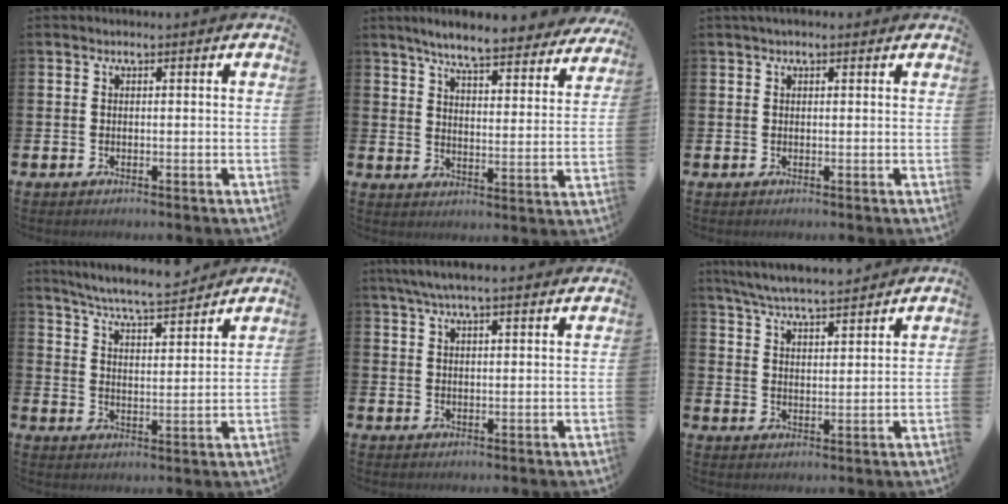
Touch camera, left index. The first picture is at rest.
{"total": 7.3, "force": [6.7, 0.6, 2.7], "torque": [-0.065, -0.044, 0.112]}
{"total": 1.0, "force": [0.7, 0.4, 0.6], "torque": [-0.009, 0.004, 0.012]}
{"total": 6.9, "force": [6.6, -0.1, 1.9], "torque": [-0.057, -0.043, 0.115]}
{"total": 5.3, "force": [4.7, 0.5, 2.3], "torque": [-0.053, -0.008, 0.086]}
{"total": 6.5, "force": [6.3, 0.4, 1.5], "torque": [-0.048, -0.031, 0.113]}